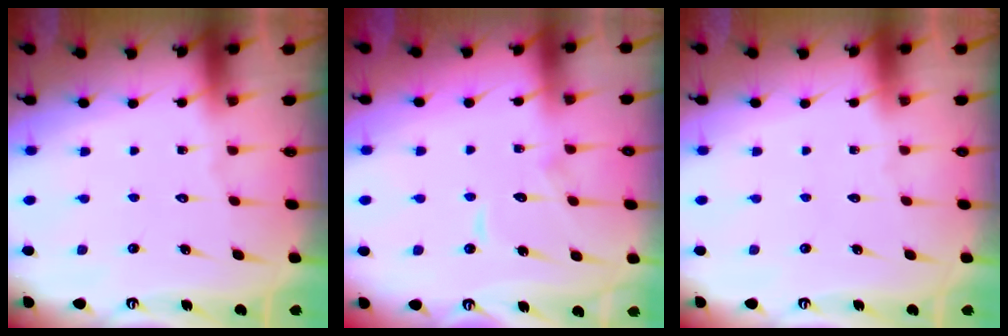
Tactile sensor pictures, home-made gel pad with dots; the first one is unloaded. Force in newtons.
{"total": 7.3, "press": 7.3, "slide": 0.7}
{"total": 0.0}